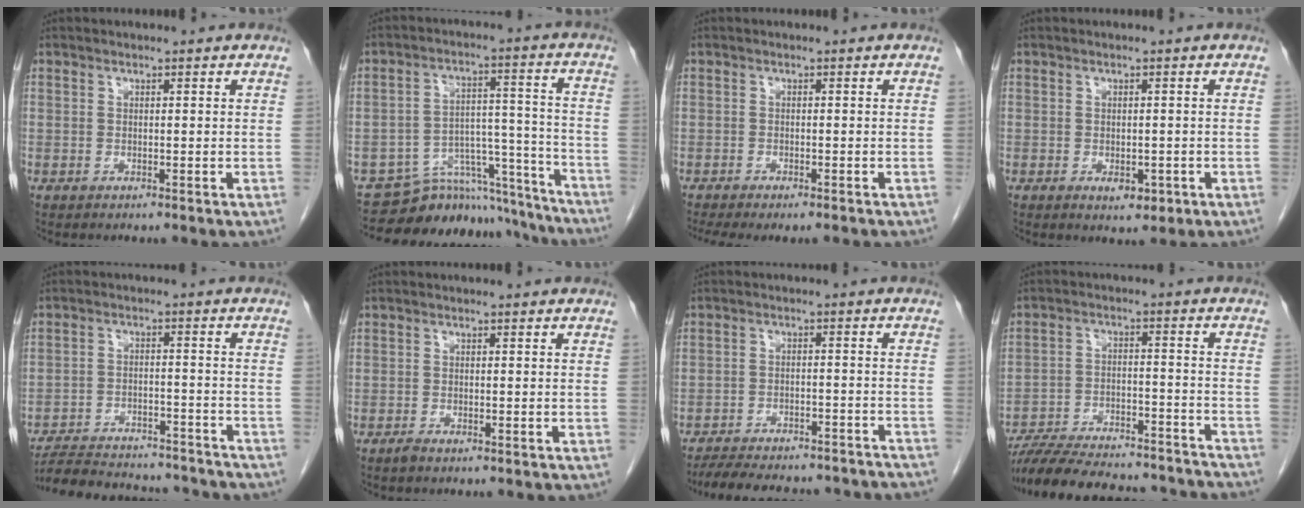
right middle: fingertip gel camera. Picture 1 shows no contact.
{"total": 16.3, "force": [-15.8, 3.9, 1.4], "torque": [-0.011, 0.054, -0.223]}
{"total": 6.9, "force": [-5.8, 1.5, 3.4], "torque": [-0.042, -0.002, -0.086]}
{"total": 2.4, "force": [-0.9, 1.4, 1.8], "torque": [-0.022, 0.001, -0.003]}
{"total": 21.8, "force": [-20.0, 4.5, 7.4], "torque": [-0.133, -0.011, -0.271]}
{"total": 2.4, "force": [-2.2, 0.4, 0.9], "torque": [-0.014, -0.003, -0.028]}
{"total": 21.1, "force": [-19.3, 4.5, 7.4], "torque": [-0.121, -0.004, -0.246]}
{"total": 26.2, "force": [-23.9, 5.0, 9.4], "torque": [-0.144, -0.012, -0.328]}